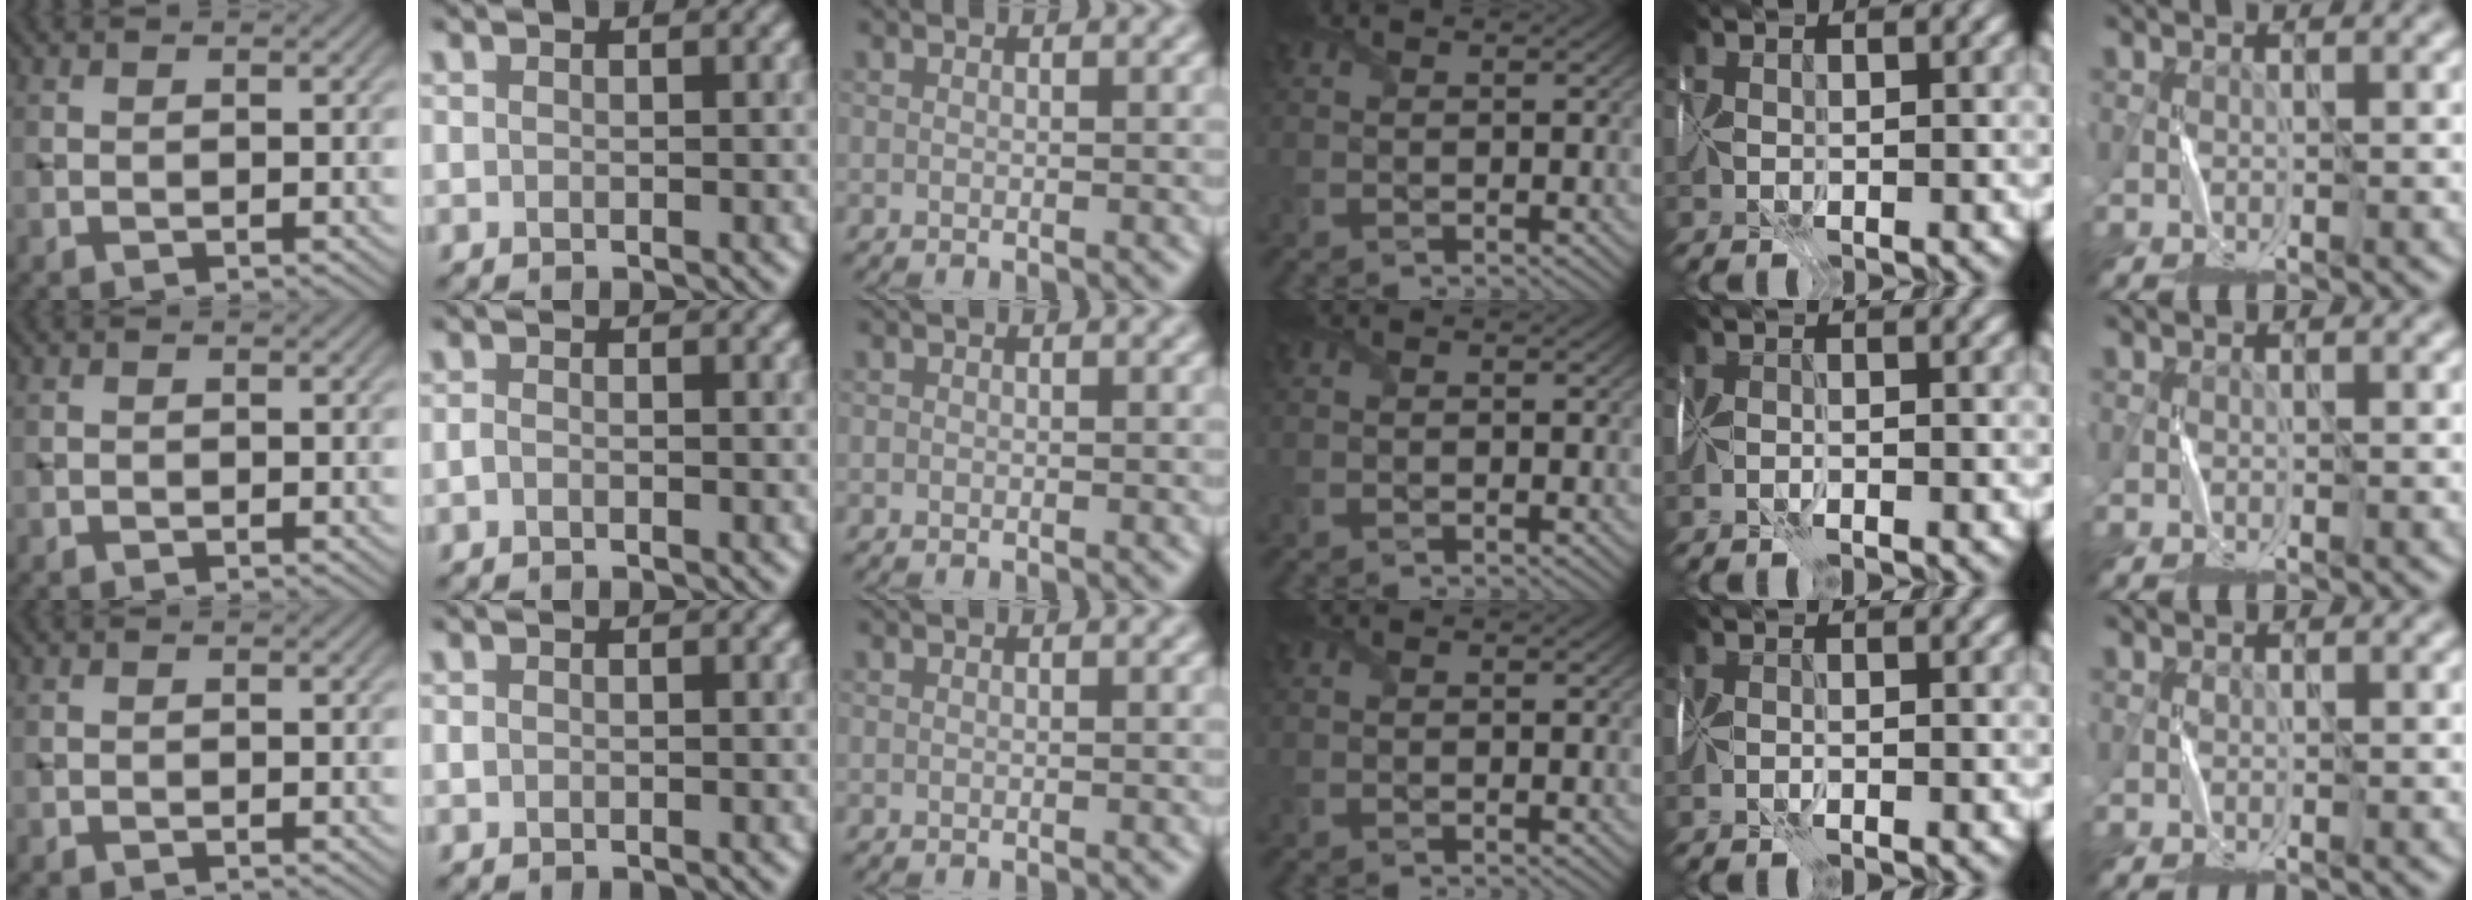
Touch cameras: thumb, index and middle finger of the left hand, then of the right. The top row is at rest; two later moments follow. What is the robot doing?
{"motion": "fold", "object": "map"}